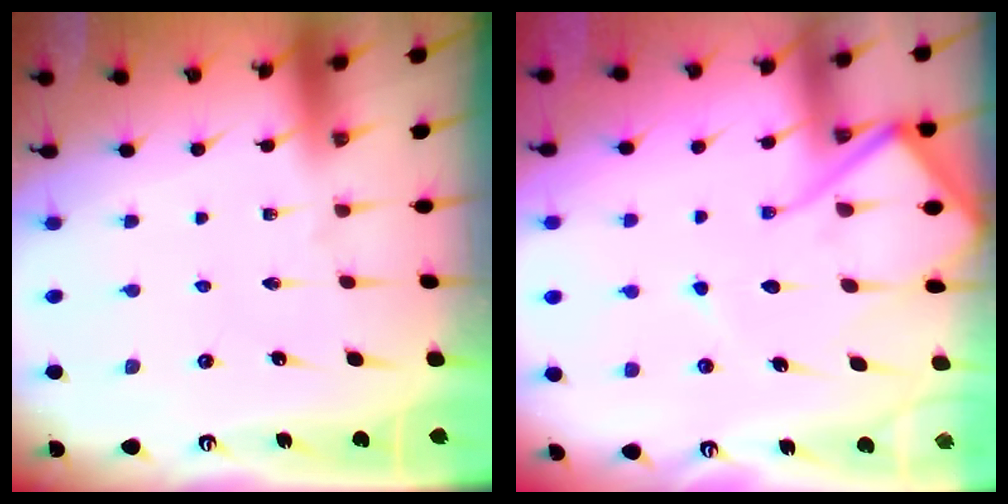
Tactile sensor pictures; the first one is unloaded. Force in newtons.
{"total": 14.6, "press": 14.5, "slide": 1.4}